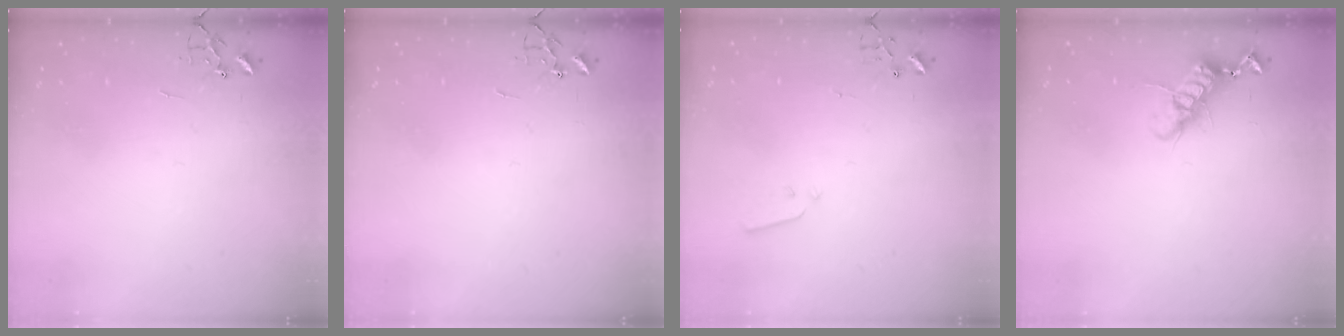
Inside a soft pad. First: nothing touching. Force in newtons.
{"total": 0.0}
{"total": 3.2, "press": 3.2, "slide": 0.1}
{"total": 11.7, "press": 11.6, "slide": 1.2}